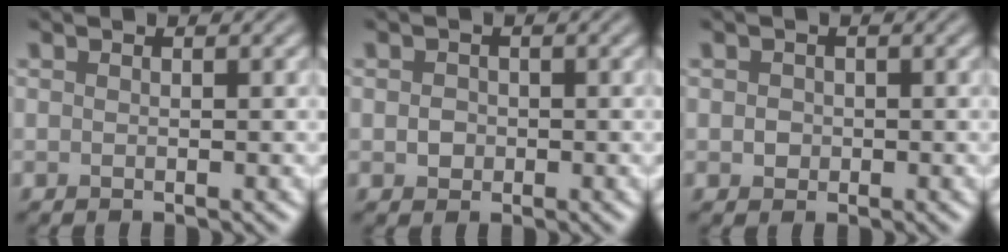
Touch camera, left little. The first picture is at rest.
{"total": 1.2, "force": [-0.1, 1.1, 0.5], "torque": [-0.007, -0.002, -0.004]}
{"total": 1.1, "force": [0.0, 1.0, 0.4], "torque": [-0.004, -0.002, -0.003]}